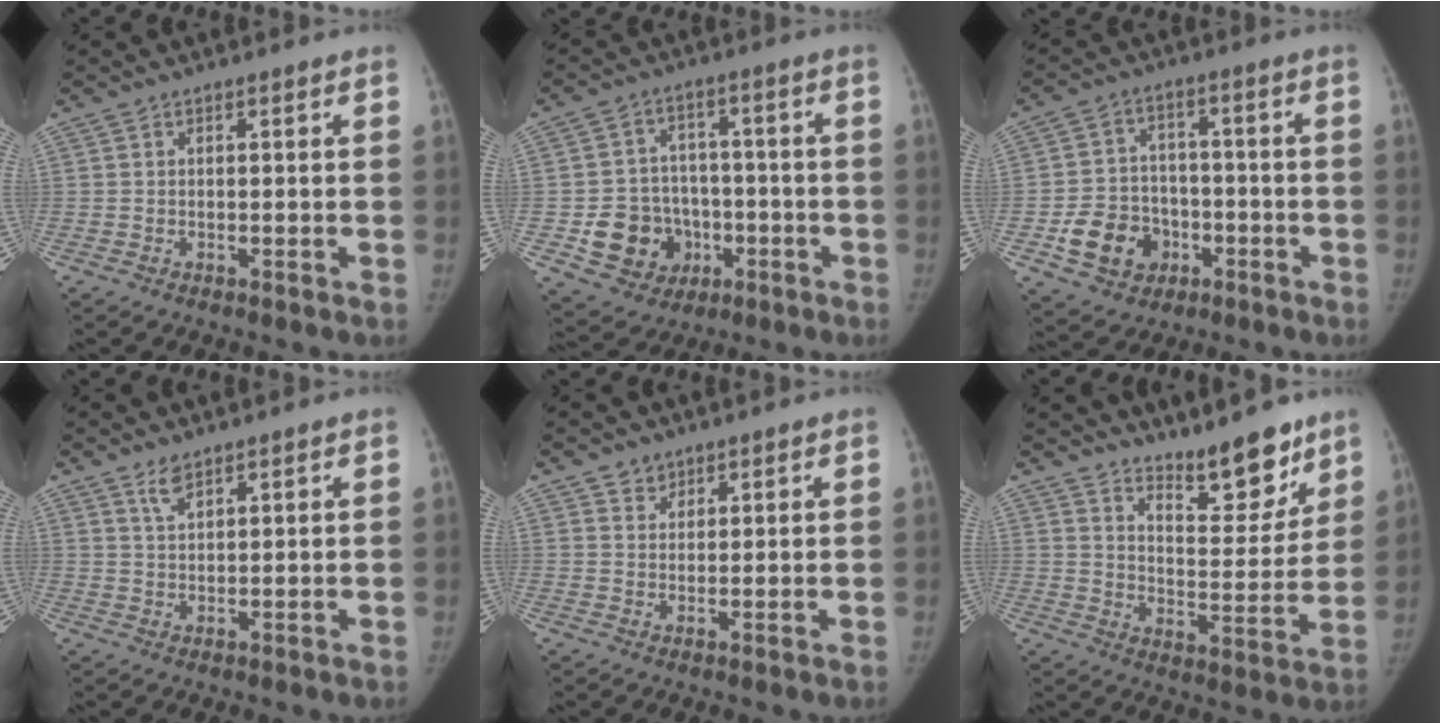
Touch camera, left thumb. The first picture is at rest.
{"total": 12.2, "force": [-3.6, 10.6, 4.9], "torque": [-0.044, 0.025, -0.044]}
{"total": 11.2, "force": [-4.2, 9.2, 4.8], "torque": [-0.055, 0.025, -0.063]}
{"total": 2.8, "force": [2.1, 1.0, 1.4], "torque": [-0.025, -0.010, 0.047]}
{"total": 2.6, "force": [1.9, 1.8, 0.2], "torque": [0.015, -0.012, 0.028]}
{"total": 13.3, "force": [10.7, 4.1, 6.8], "torque": [-0.057, -0.083, 0.172]}